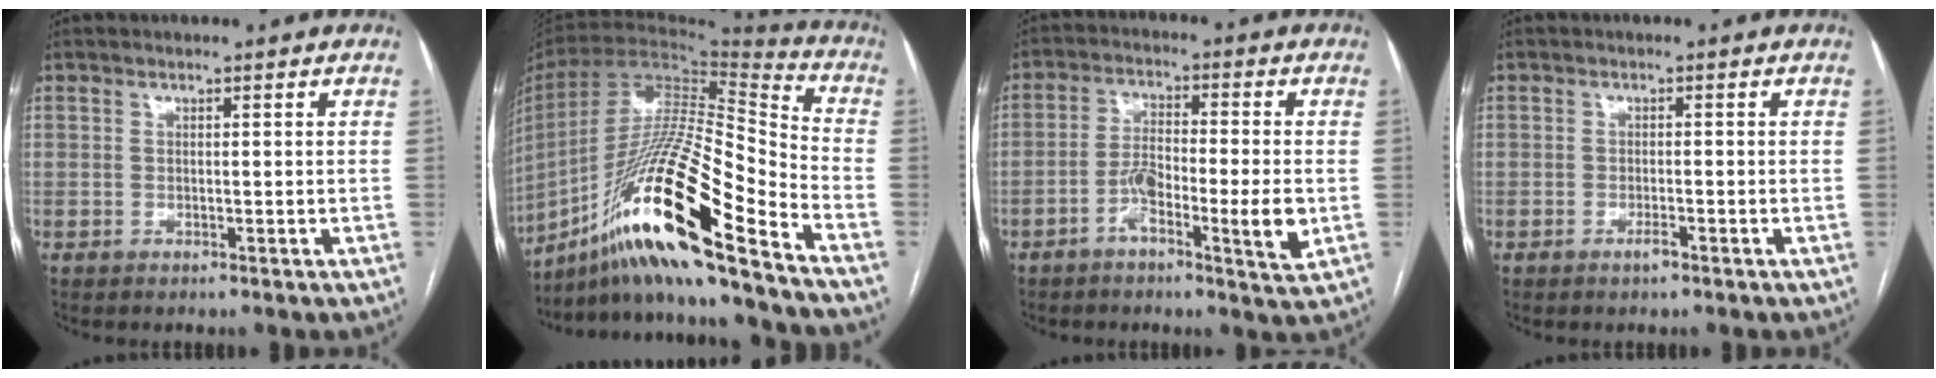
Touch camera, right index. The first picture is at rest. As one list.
[{"total": 24.3, "force": [-15.8, 1.0, 18.5], "torque": [-0.352, -0.022, -0.291]}, {"total": 8.6, "force": [-2.7, 1.2, 8.1], "torque": [-0.142, 0.003, -0.050]}, {"total": 1.3, "force": [-0.9, 0.3, 0.8], "torque": [-0.014, 0.001, -0.014]}]